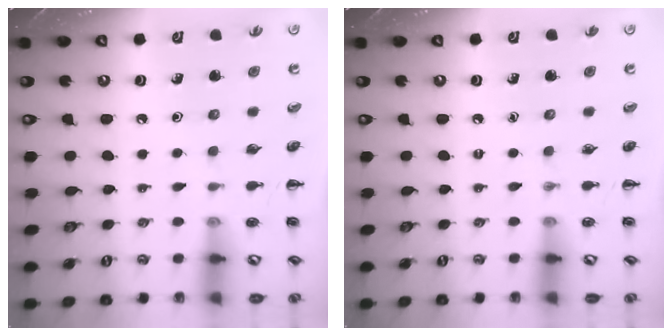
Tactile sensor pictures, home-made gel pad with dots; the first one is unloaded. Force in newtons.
{"total": 0.0}